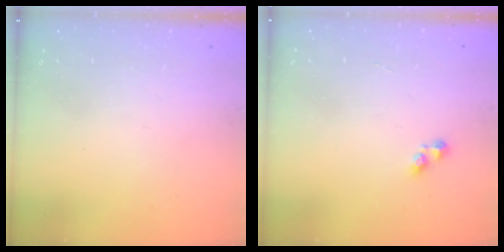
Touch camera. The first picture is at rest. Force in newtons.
{"total": 2.4, "press": 2.4, "slide": 0.3}